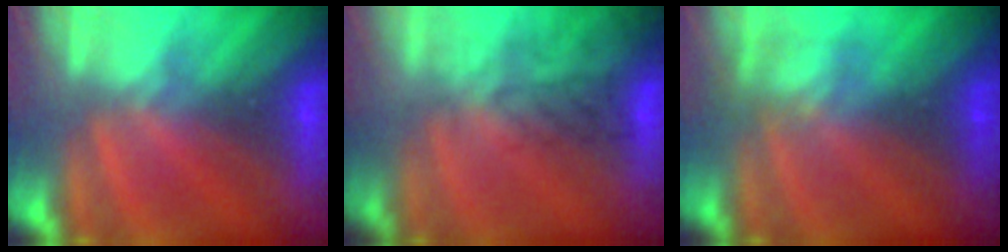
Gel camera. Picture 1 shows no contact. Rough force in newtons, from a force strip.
{"total": 4.2}
{"total": 2.4}